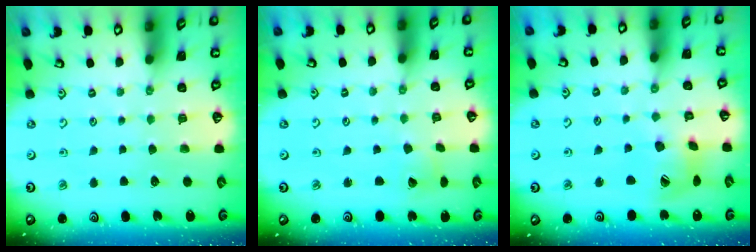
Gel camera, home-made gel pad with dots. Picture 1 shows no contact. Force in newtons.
{"total": 3.5, "press": 3.5, "slide": 0.4}
{"total": 12.9, "press": 12.8, "slide": 1.4}